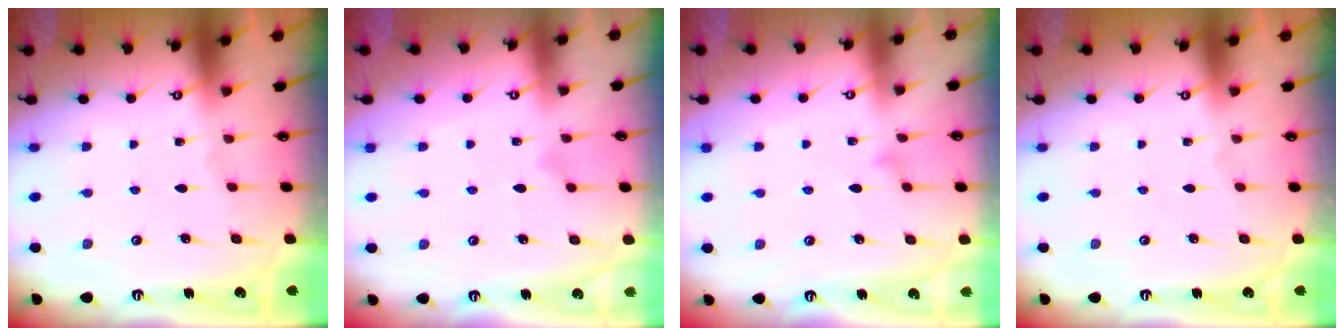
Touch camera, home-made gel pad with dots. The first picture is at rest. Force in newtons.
{"total": 7.0, "press": 7.0, "slide": 0.3}
{"total": 8.9, "press": 8.9, "slide": 0.5}
{"total": 0.0}